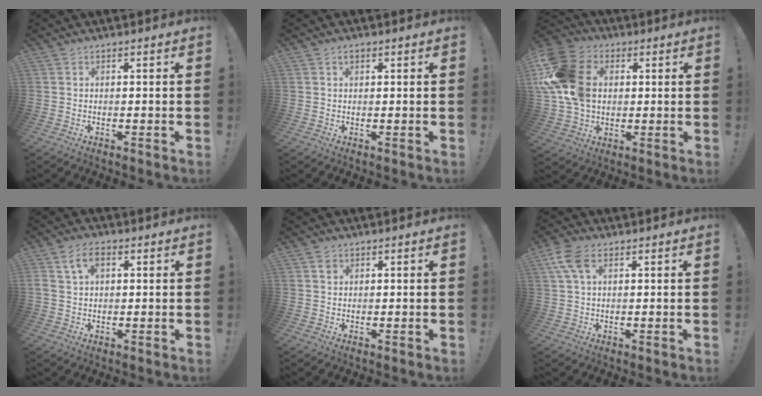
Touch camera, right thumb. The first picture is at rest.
{"total": 1.3, "force": [0.7, 0.7, 0.9], "torque": [-0.011, -0.001, 0.011]}
{"total": 19.8, "force": [3.0, 15.0, 12.5], "torque": [-0.225, -0.004, 0.063]}
{"total": 6.4, "force": [2.2, 3.8, 4.7], "torque": [-0.085, 0.003, 0.039]}
{"total": 1.5, "force": [0.9, 1.1, 0.4], "torque": [0.007, -0.005, 0.013]}
{"total": 7.4, "force": [3.0, 4.1, 5.4], "torque": [-0.118, 0.004, 0.058]}